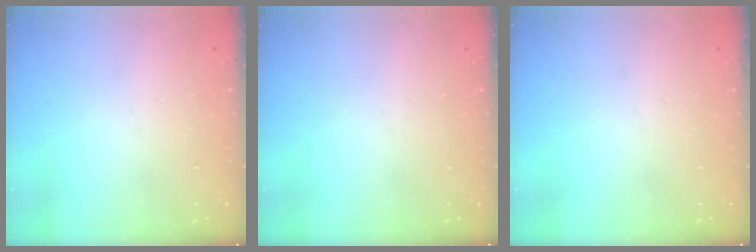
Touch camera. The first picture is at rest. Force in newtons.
{"total": 0.0}
{"total": 0.0}